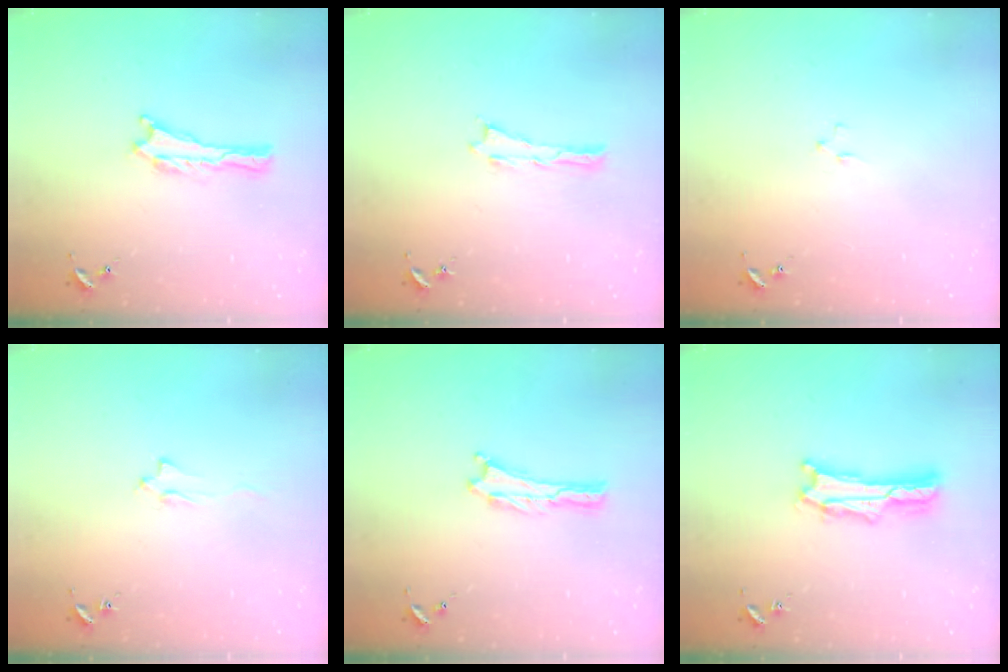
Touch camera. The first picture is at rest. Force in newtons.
{"total": 0.0}
{"total": 0.7, "press": 0.7, "slide": 0.2}
{"total": 1.6, "press": 1.5, "slide": 0.2}
{"total": 0.0}
{"total": 2.7, "press": 2.7, "slide": 0.4}